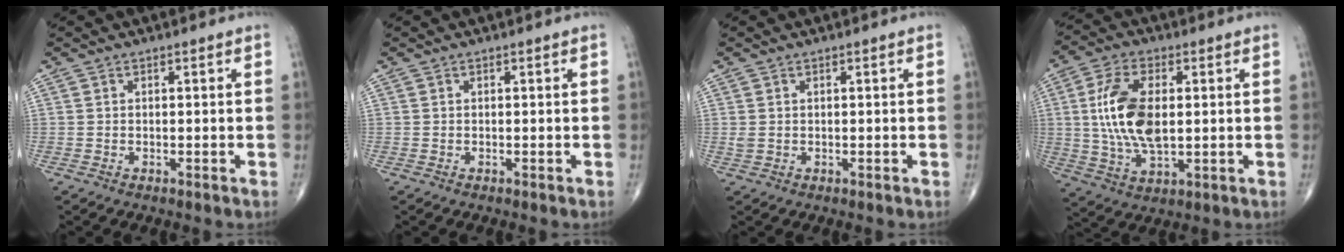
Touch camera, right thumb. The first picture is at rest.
{"total": 0.0}
{"total": 1.1, "force": [0.1, 0.9, 0.7], "torque": [-0.018, 0.002, 0.007]}
{"total": 13.5, "force": [1.4, 6.8, 11.5], "torque": [-0.229, -0.003, 0.030]}